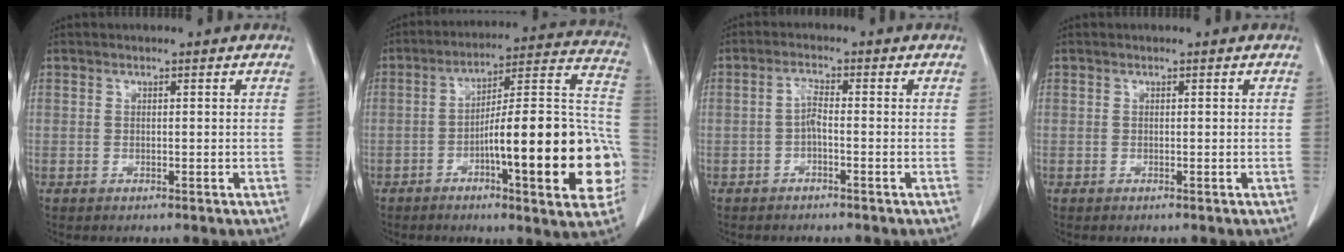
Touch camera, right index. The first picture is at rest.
{"total": 23.4, "force": [-6.0, 3.6, 22.3], "torque": [-0.241, 0.027, -0.074]}
{"total": 2.2, "force": [-0.7, 0.5, 2.0], "torque": [-0.038, 0.005, -0.013]}
{"total": 0.0}